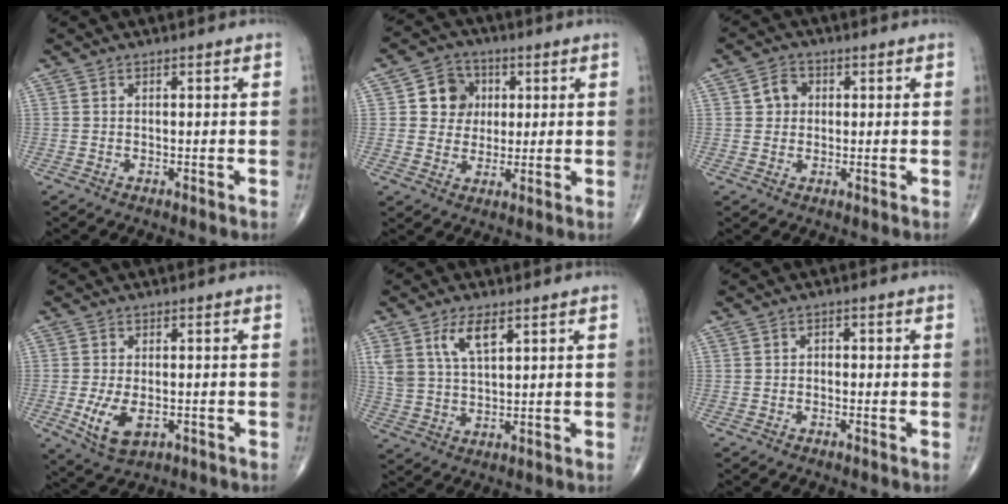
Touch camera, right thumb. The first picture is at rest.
{"total": 7.9, "force": [1.7, 7.1, 3.0], "torque": [-0.009, 0.002, 0.024]}
{"total": 3.9, "force": [0.7, 3.4, 1.8], "torque": [-0.012, 0.005, 0.007]}
{"total": 7.1, "force": [-1.7, 3.9, 5.6], "torque": [-0.106, -0.009, -0.021]}
{"total": 7.2, "force": [3.7, 3.1, 5.3], "torque": [-0.098, -0.014, 0.078]}
{"total": 1.1, "force": [-0.3, 0.9, 0.6], "torque": [0.004, 0.005, -0.011]}